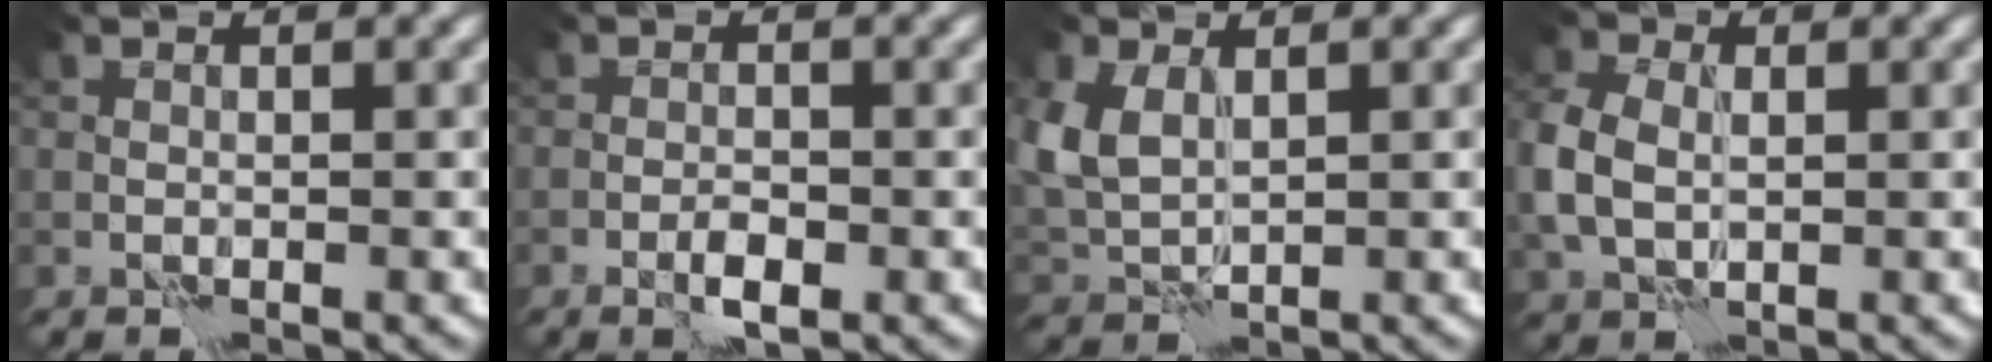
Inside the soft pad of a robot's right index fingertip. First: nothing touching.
{"total": 1.8, "force": [-0.7, 0.6, 1.6], "torque": [-0.027, 0.001, -0.014]}
{"total": 4.1, "force": [1.4, 2.6, 2.9], "torque": [-0.081, 0.000, 0.030]}
{"total": 5.2, "force": [0.1, 3.7, 3.6], "torque": [-0.099, -0.001, -0.002]}